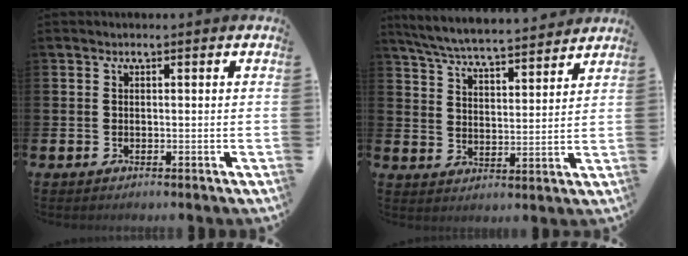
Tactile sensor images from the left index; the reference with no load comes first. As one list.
[{"total": 6.5, "force": [6.3, 0.5, 1.5], "torque": [-0.059, -0.043, 0.111]}]